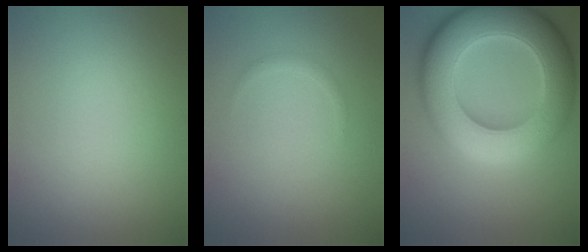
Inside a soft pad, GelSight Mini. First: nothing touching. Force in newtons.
{"total": 0.6, "press": 0.6, "slide": 0.0}
{"total": 12.5, "press": 12.5, "slide": 0.7}